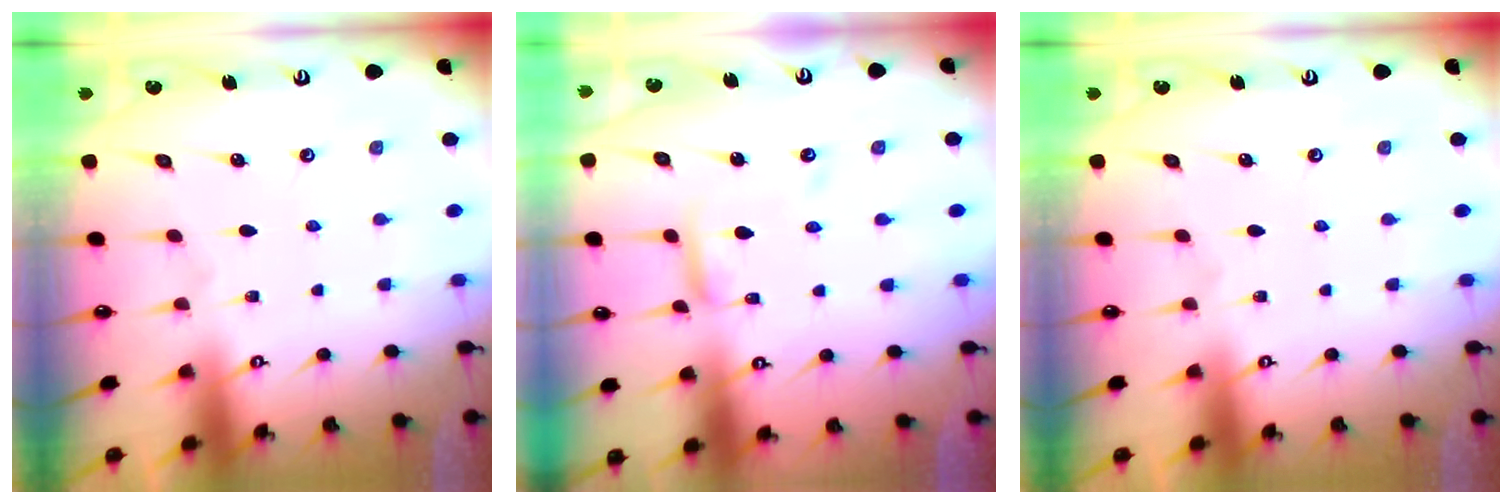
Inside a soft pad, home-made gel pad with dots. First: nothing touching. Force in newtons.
{"total": 5.0, "press": 4.9, "slide": 0.4}
{"total": 0.0}